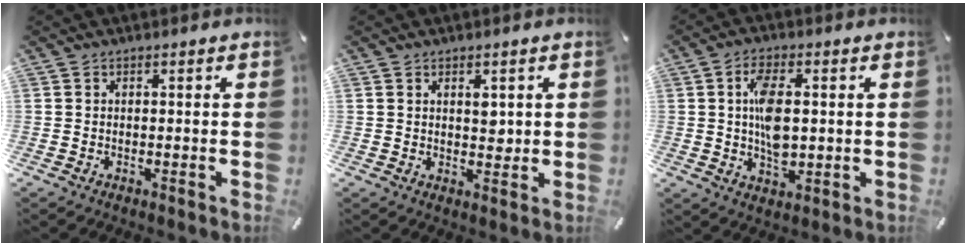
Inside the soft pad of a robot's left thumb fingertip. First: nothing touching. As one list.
[{"total": 3.4, "force": [1.2, 2.2, 2.2], "torque": [-0.014, -0.008, 0.014]}, {"total": 8.5, "force": [0.9, 4.5, 7.2], "torque": [-0.145, 0.000, 0.008]}]